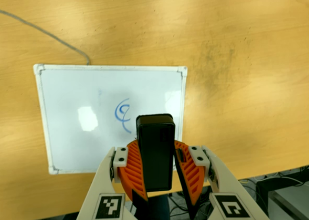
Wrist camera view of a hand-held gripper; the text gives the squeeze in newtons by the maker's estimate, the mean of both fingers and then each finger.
{"total": 9.4, "left": 9.6, "right": 9.1}